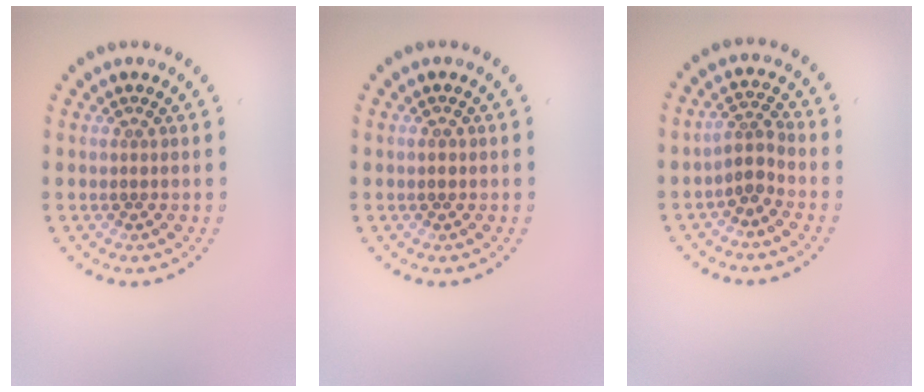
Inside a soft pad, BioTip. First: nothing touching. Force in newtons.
{"total": 0.9, "press": 0.9, "slide": 0.1}
{"total": 2.2, "press": 1.6, "slide": 1.5}